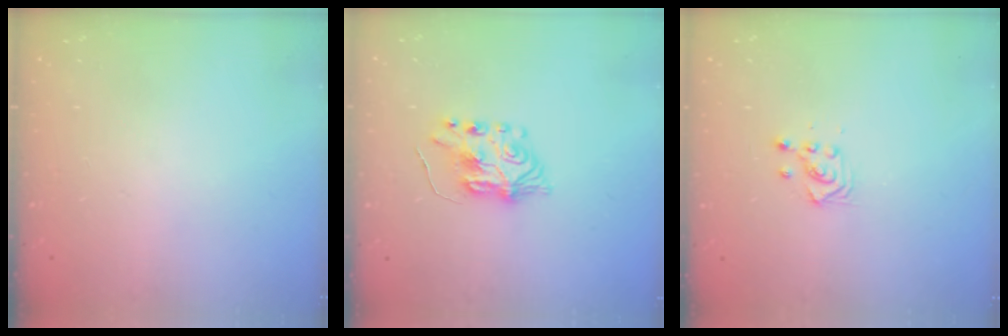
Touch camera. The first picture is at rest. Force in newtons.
{"total": 7.5, "press": 7.5, "slide": 0.8}
{"total": 3.0, "press": 2.9, "slide": 0.8}